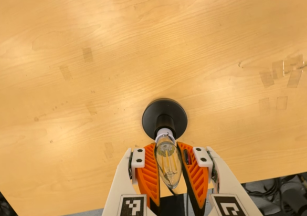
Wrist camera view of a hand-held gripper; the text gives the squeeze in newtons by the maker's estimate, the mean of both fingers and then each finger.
{"total": 19.5, "left": 18.8, "right": 20.1}